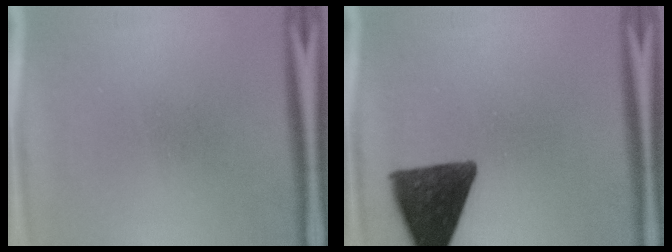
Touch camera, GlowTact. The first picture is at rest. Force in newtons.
{"total": 13.0}